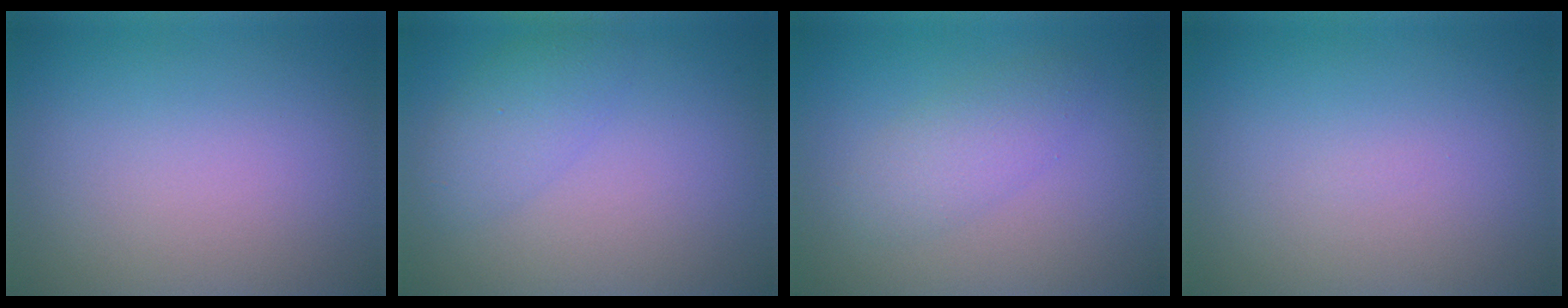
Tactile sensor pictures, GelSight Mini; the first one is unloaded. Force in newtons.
{"total": 2.5, "press": 2.5, "slide": 0.1}
{"total": 2.7, "press": 2.7, "slide": 0.1}
{"total": 0.0}